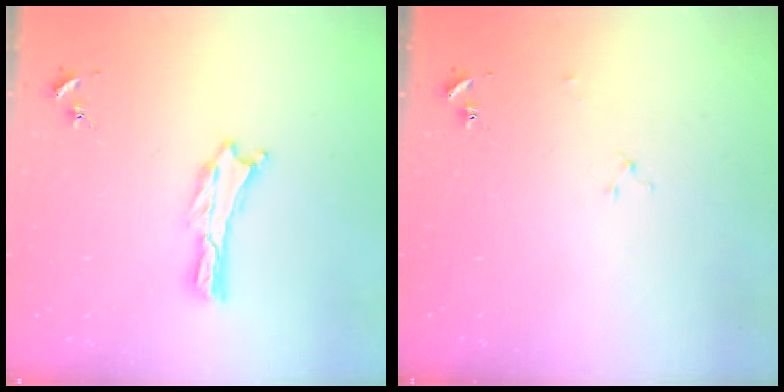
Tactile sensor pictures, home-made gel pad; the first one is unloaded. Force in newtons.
{"total": 1.6, "press": 1.6, "slide": 0.2}